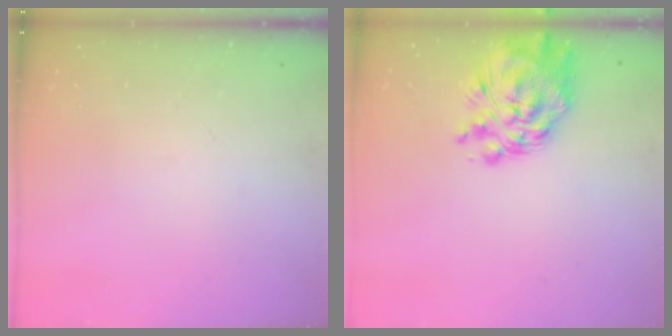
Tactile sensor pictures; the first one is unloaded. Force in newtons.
{"total": 11.4, "press": 10.5, "slide": 4.5}